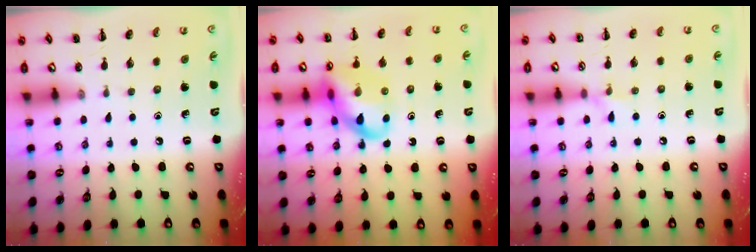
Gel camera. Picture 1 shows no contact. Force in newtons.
{"total": 14.7, "press": 14.6, "slide": 1.9}
{"total": 5.0, "press": 4.7, "slide": 1.7}